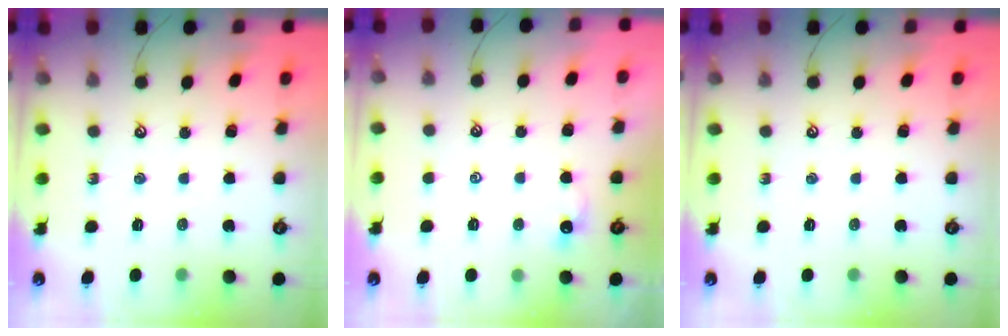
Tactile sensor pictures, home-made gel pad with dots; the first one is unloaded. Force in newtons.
{"total": 0.7, "press": 0.6, "slide": 0.3}
{"total": 0.0}